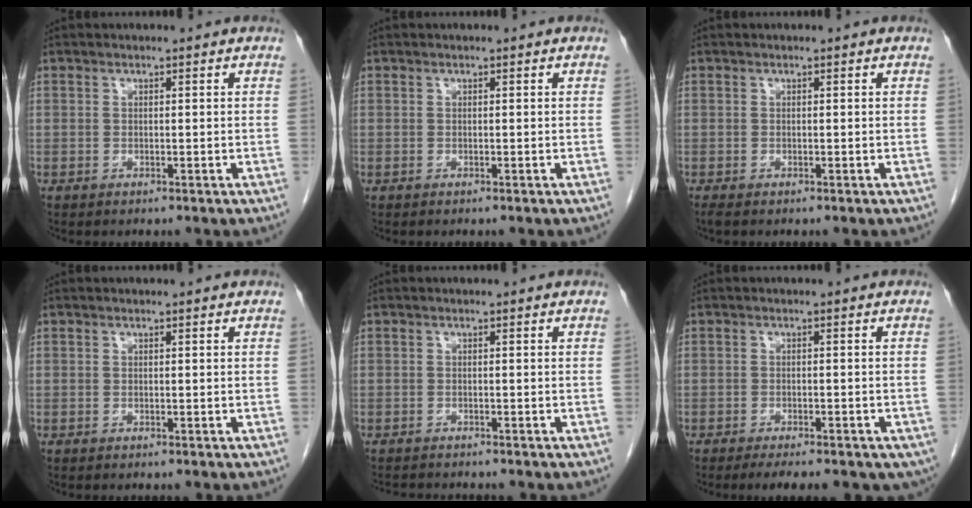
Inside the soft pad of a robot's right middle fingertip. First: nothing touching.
{"total": 0.0}
{"total": 0.5, "force": [-0.5, 0.0, 0.3], "torque": [-0.007, -0.003, -0.009]}
{"total": 0.0}
{"total": 3.9, "force": [-3.7, 0.6, 1.1], "torque": [-0.015, -0.009, -0.054]}
{"total": 10.6, "force": [-7.8, 3.7, 6.2], "torque": [-0.086, -0.008, -0.093]}